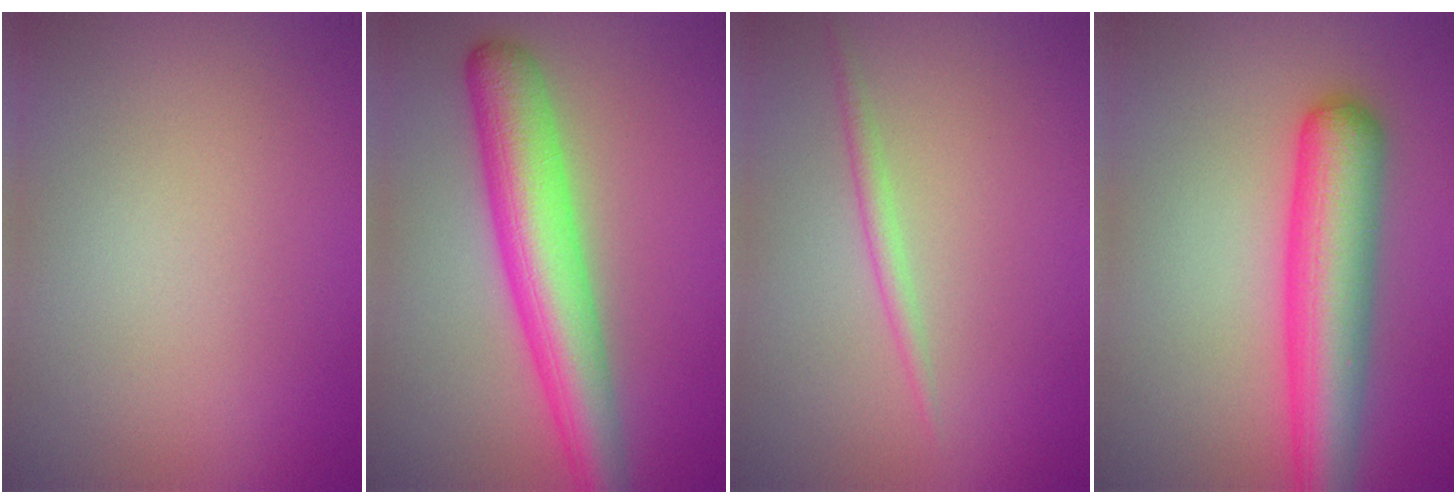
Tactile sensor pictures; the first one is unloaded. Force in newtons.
{"total": 7.1, "press": 7.1, "slide": 0.2}
{"total": 1.2, "press": 1.2, "slide": 0.1}
{"total": 6.9, "press": 6.9, "slide": 0.2}